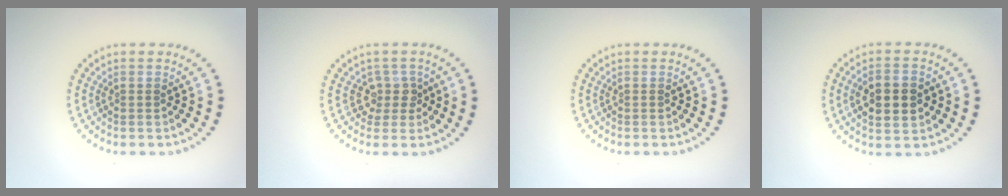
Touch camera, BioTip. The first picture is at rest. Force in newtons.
{"total": 2.0, "press": 1.4, "slide": 1.4}
{"total": 0.0}
{"total": 4.5, "press": 4.5, "slide": 0.3}